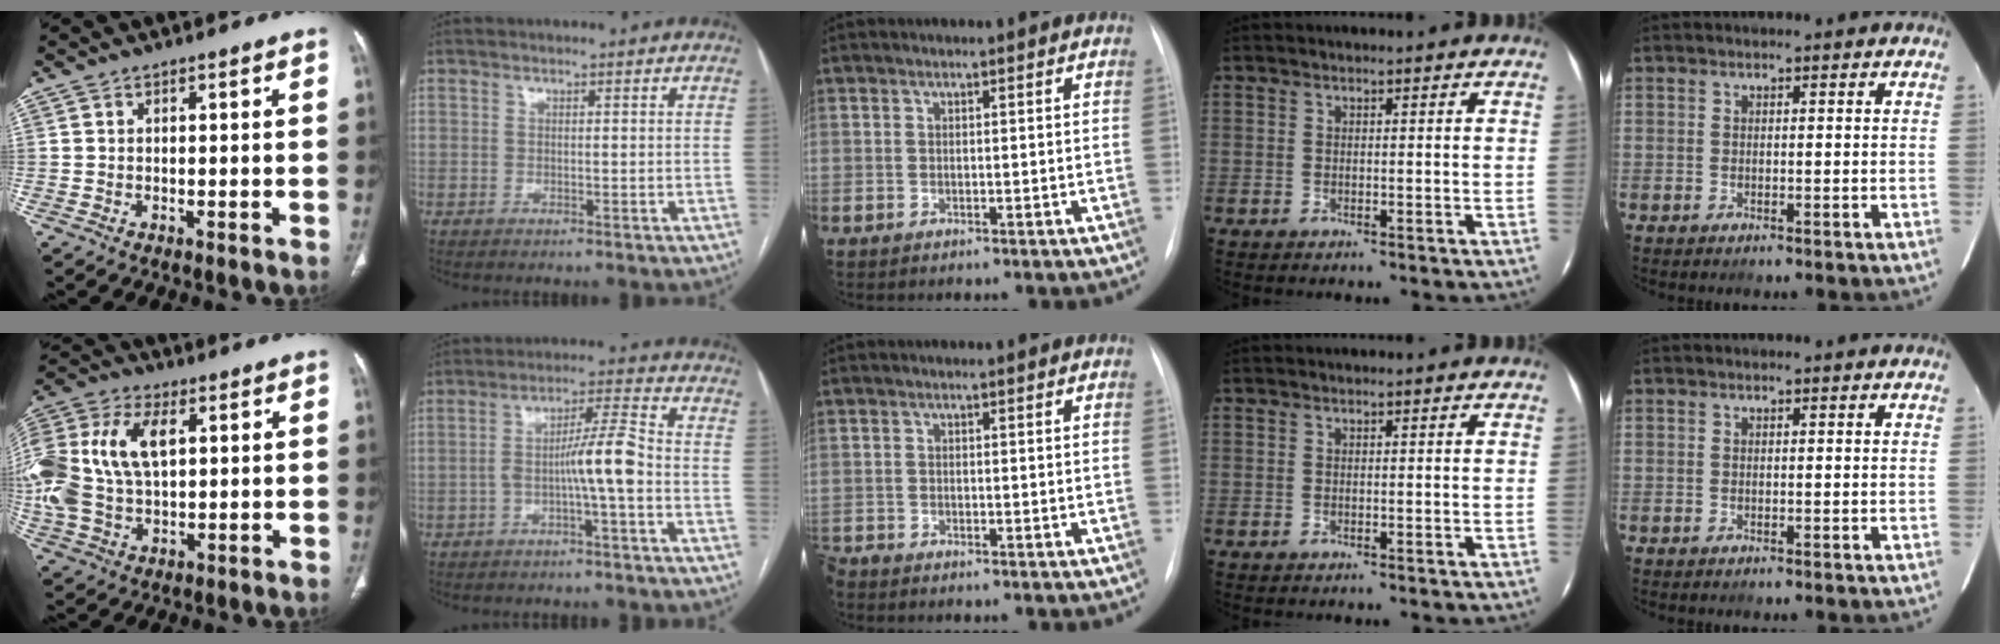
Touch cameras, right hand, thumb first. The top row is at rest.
{"thumb": {"total": 21.1, "force": [3.8, 12.7, 16.4], "torque": [-0.386, 0.018, 0.070]}, "index": {"total": 7.2, "force": [-2.1, 0.0, 6.9], "torque": [-0.122, 0.022, -0.033]}, "middle": {"total": 1.4, "force": [-1.4, 0.1, 0.0], "torque": [-0.001, -0.006, -0.026]}}